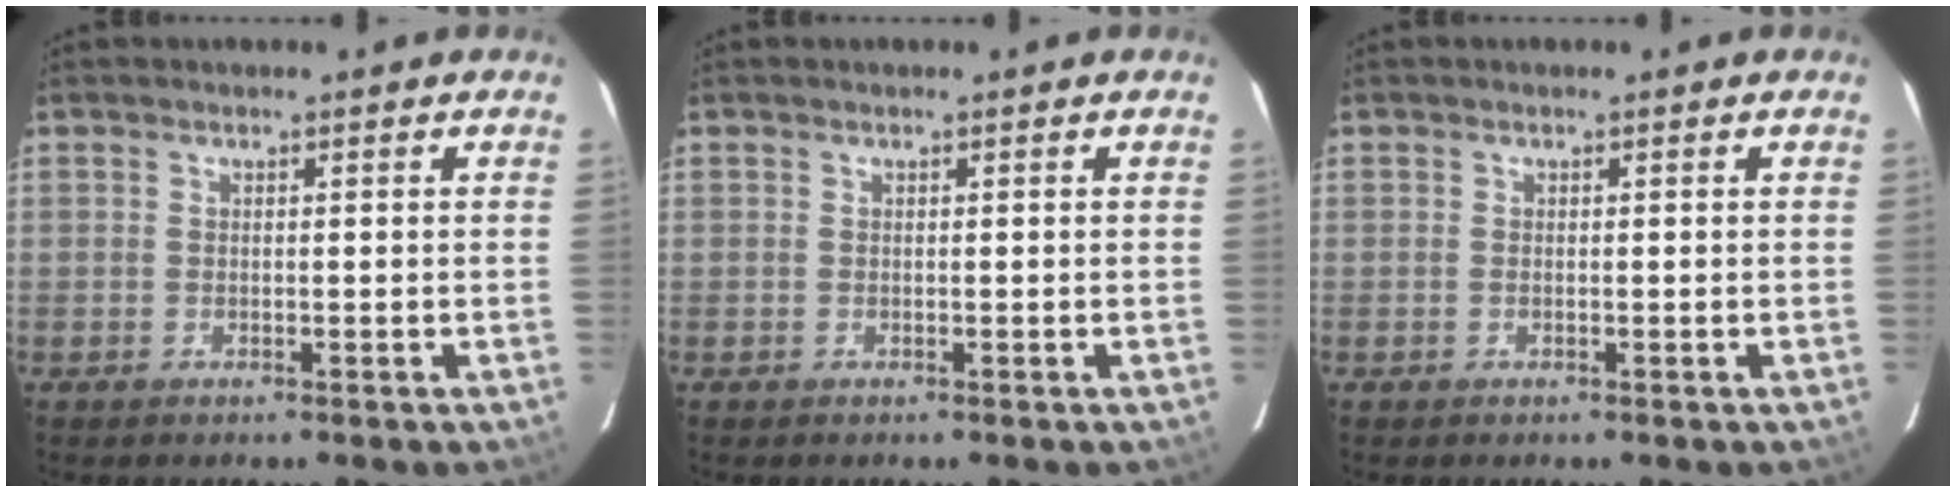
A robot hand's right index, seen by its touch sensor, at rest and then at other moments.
{"total": 0.0}
{"total": 0.0}